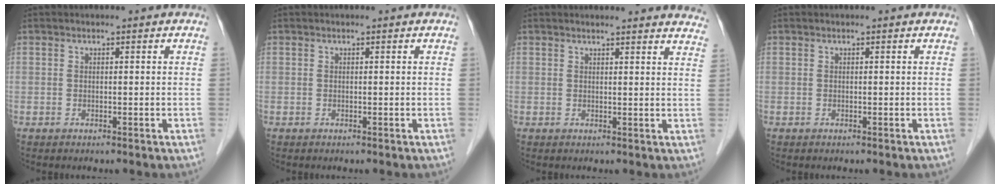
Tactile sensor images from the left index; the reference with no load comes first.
{"total": 0.0}
{"total": 12.7, "force": [12.5, 1.1, 2.5], "torque": [-0.005, -0.041, 0.111]}
{"total": 0.0}